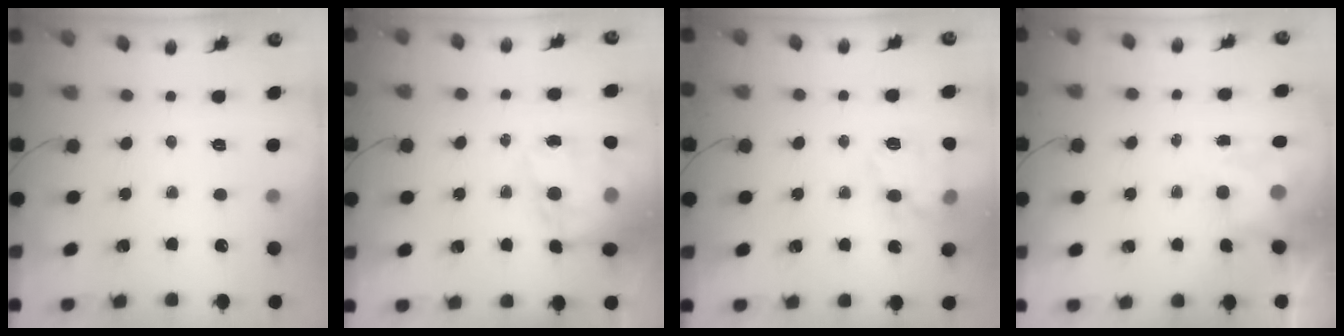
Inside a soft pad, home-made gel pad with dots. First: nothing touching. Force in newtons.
{"total": 14.8, "press": 14.4, "slide": 3.4}
{"total": 14.6, "press": 14.6, "slide": 0.9}
{"total": 4.0, "press": 4.0, "slide": 0.7}